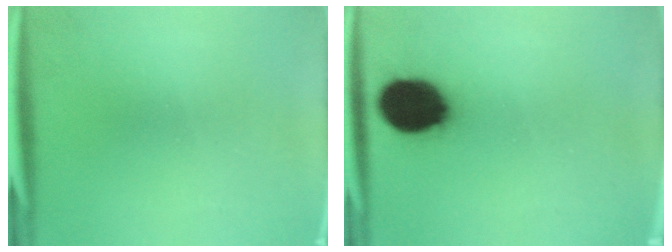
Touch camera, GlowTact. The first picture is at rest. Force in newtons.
{"total": 15.5}